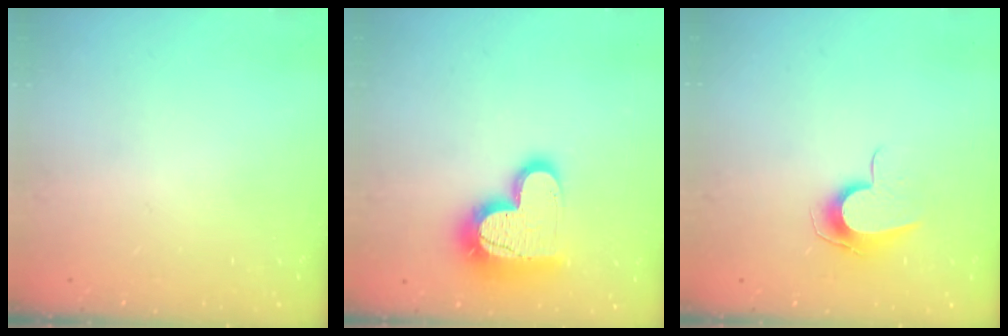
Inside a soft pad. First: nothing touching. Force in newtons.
{"total": 17.7, "press": 17.7, "slide": 1.5}
{"total": 8.4, "press": 8.3, "slide": 0.7}